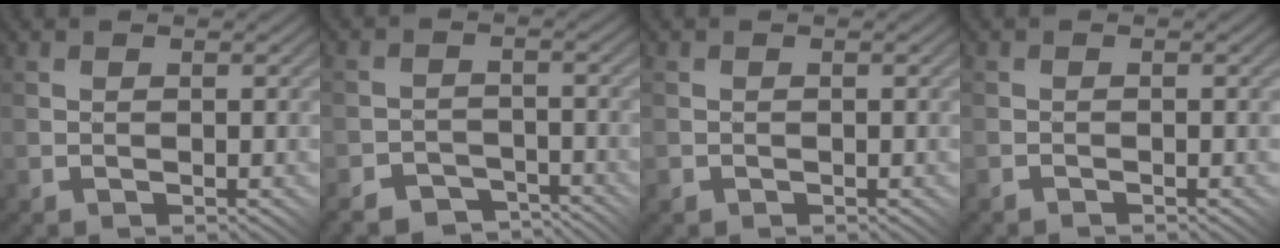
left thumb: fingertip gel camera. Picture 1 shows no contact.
{"total": 4.7, "force": [-4.3, 1.7, 1.0], "torque": [-0.015, -0.003, -0.073]}
{"total": 0.5, "force": [-0.4, 0.3, -0.1], "torque": [0.005, -0.001, -0.007]}
{"total": 0.7, "force": [-0.7, -0.2, -0.1], "torque": [0.004, 0.006, -0.017]}